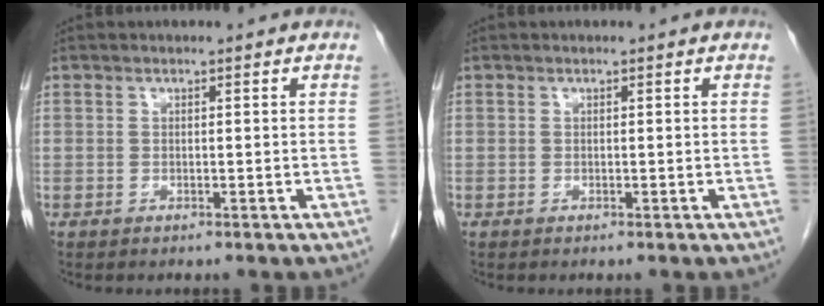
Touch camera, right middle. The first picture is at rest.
{"total": 0.0}